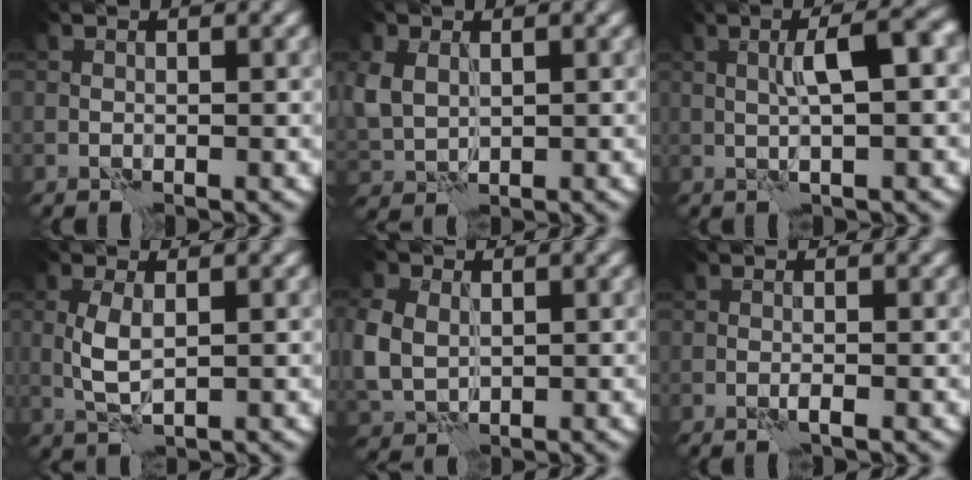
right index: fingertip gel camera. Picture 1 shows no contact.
{"total": 3.3, "force": [0.9, 2.5, 2.0], "torque": [-0.059, -0.004, 0.023]}
{"total": 4.3, "force": [0.9, 0.4, 4.2], "torque": [-0.074, 0.013, 0.013]}
{"total": 2.6, "force": [0.4, 0.9, 2.4], "torque": [-0.055, 0.001, 0.010]}
{"total": 5.2, "force": [0.6, 4.1, 3.1], "torque": [-0.092, 0.002, 0.014]}
{"total": 0.6, "force": [-0.1, -0.2, 0.5], "torque": [-0.010, 0.001, -0.003]}